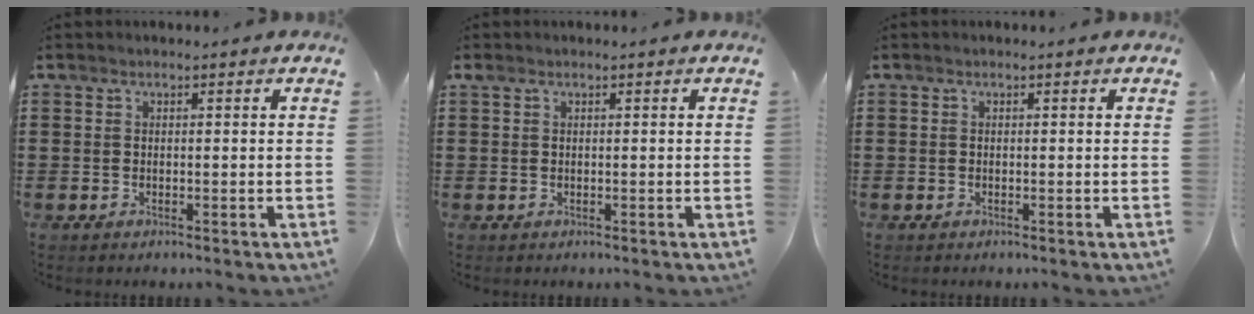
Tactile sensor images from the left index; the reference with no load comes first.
{"total": 0.0}
{"total": 0.0}